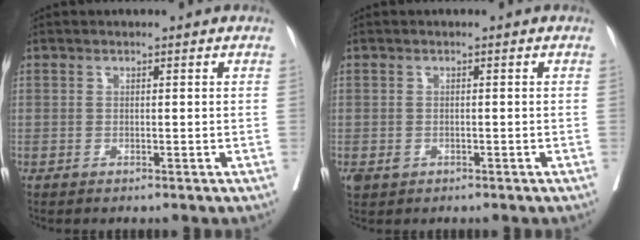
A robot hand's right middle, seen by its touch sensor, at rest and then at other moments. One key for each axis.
{"total": 1.5, "fx": -0.5, "fy": 1.2, "fz": 0.8, "tx": -0.014, "ty": 0.001, "tz": -0.001}